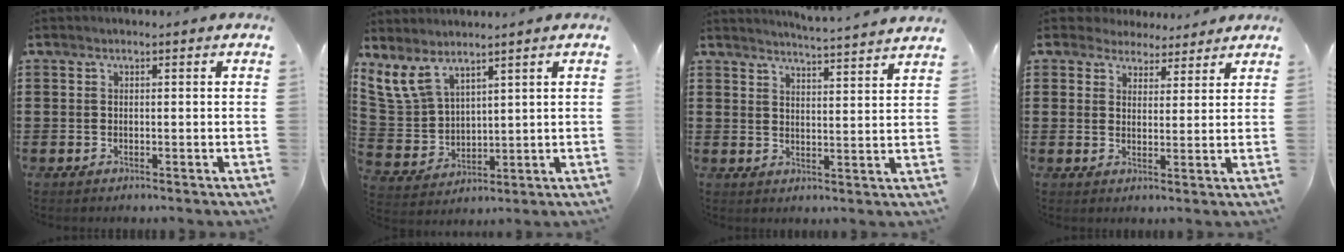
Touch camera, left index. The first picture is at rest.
{"total": 7.3, "force": [5.2, 3.5, 3.7], "torque": [-0.099, -0.012, 0.099]}
{"total": 4.1, "force": [3.9, -1.0, 0.2], "torque": [-0.020, -0.028, 0.067]}
{"total": 3.7, "force": [3.4, 1.6, 0.0], "torque": [-0.016, 0.000, 0.064]}